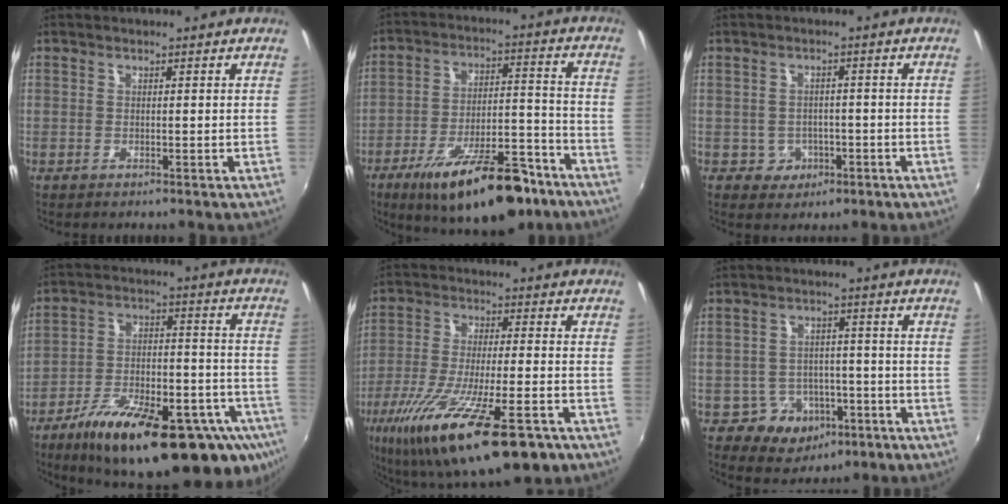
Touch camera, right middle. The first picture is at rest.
{"total": 20.4, "force": [-14.0, 6.6, 13.3], "torque": [-0.215, -0.011, -0.204]}
{"total": 4.3, "force": [-1.5, 3.9, 0.9], "torque": [-0.029, 0.009, -0.011]}
{"total": 29.4, "force": [-18.7, 10.0, 20.4], "torque": [-0.306, -0.022, -0.258]}
{"total": 24.8, "force": [-14.4, 6.1, 19.3], "torque": [-0.361, -0.074, -0.237]}
{"total": 7.8, "force": [-3.9, 6.4, 2.2], "torque": [-0.054, 0.020, -0.038]}